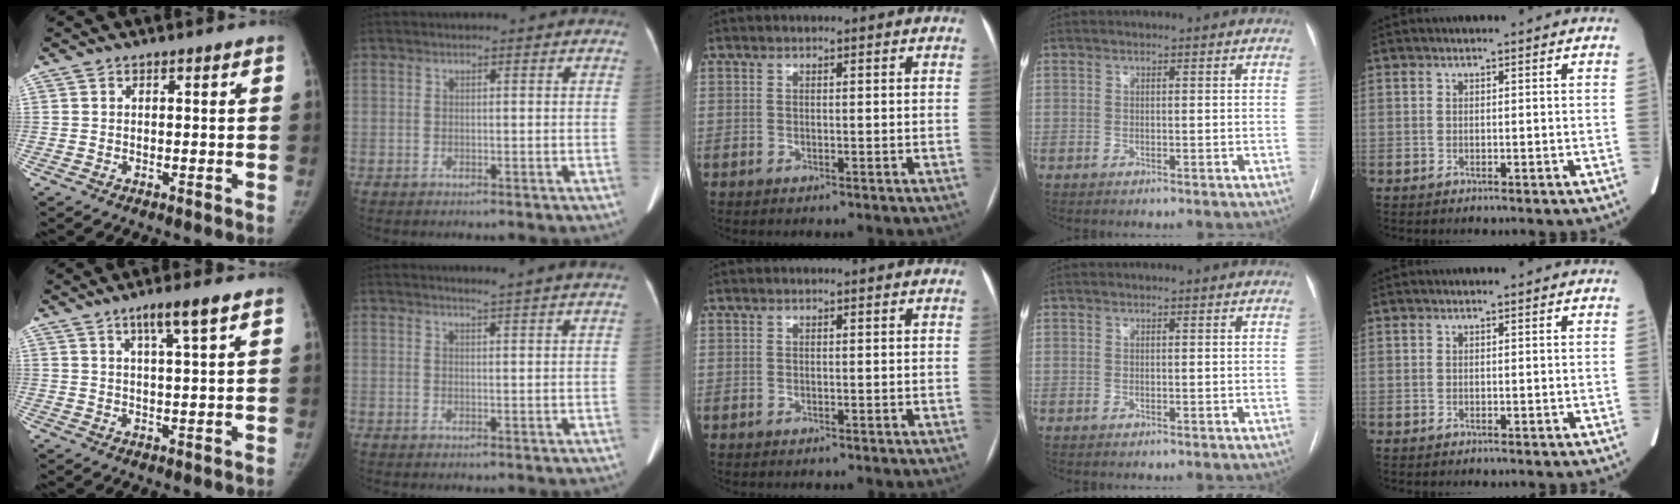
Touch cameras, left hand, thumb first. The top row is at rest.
{"thumb": {"total": 5.5, "force": [3.2, 0.1, 4.5], "torque": [-0.080, -0.011, 0.057]}, "index": {"total": 4.8, "force": [4.4, -0.8, 1.8], "torque": [-0.027, 0.001, 0.043]}}